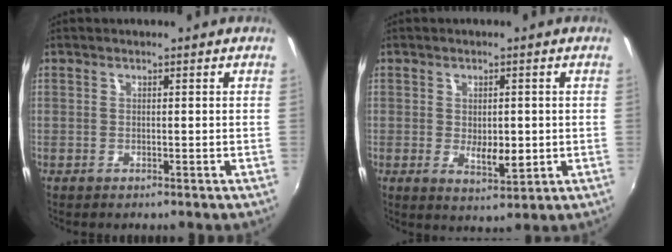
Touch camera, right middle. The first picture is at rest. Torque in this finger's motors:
{"motor_torque": [0.07, 0.10, 0.02, 0.04]}